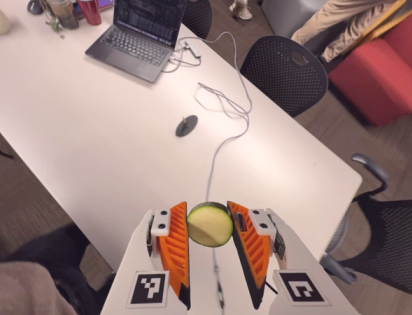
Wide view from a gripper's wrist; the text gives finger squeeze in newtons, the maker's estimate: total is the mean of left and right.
{"total": 9.4, "left": 9.6, "right": 9.3}